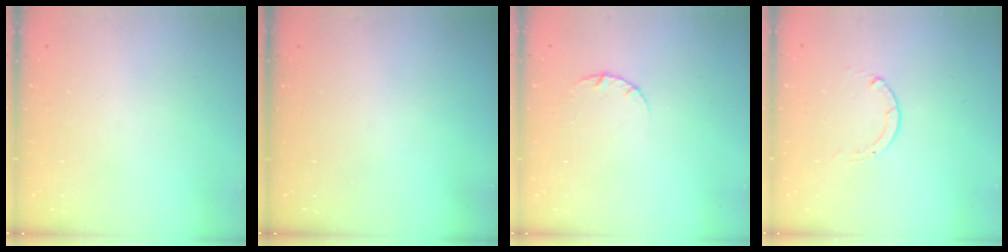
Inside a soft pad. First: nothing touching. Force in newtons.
{"total": 0.0}
{"total": 2.6, "press": 2.6, "slide": 0.3}
{"total": 0.0}